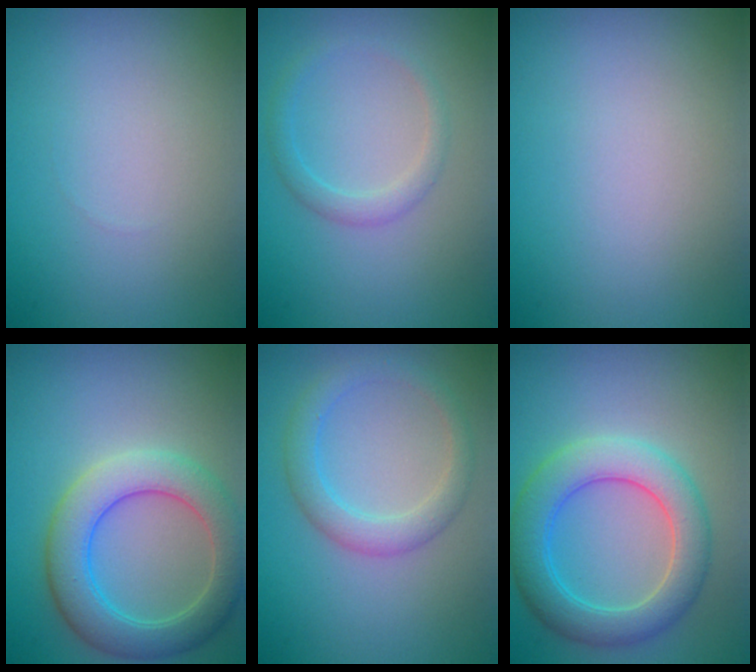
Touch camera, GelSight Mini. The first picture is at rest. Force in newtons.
{"total": 1.7, "press": 1.7, "slide": 0.1}
{"total": 0.0}
{"total": 6.0, "press": 6.0, "slide": 0.3}
{"total": 2.9, "press": 2.9, "slide": 0.1}
{"total": 5.8, "press": 5.8, "slide": 0.2}